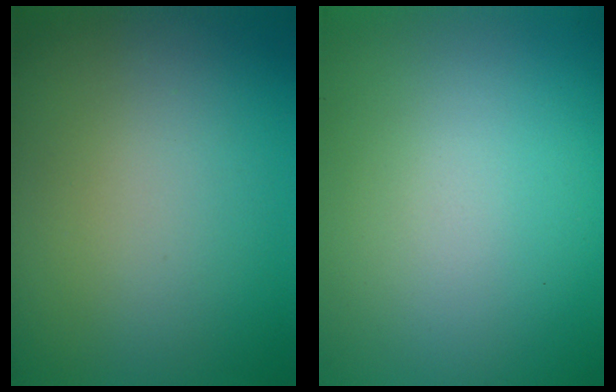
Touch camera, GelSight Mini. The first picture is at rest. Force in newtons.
{"total": 0.0}